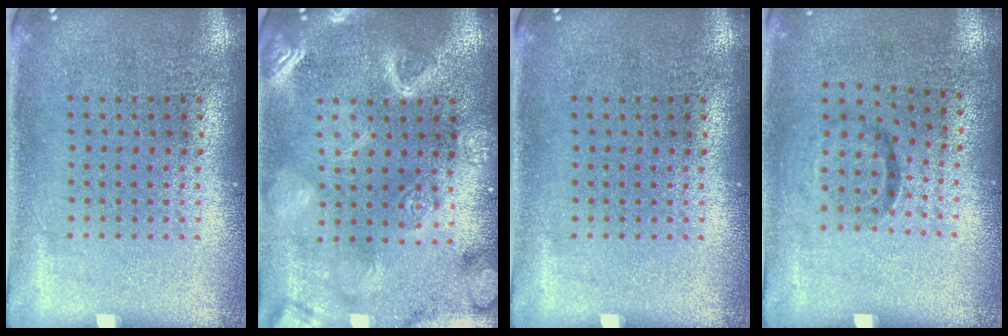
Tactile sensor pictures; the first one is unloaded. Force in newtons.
{"total": 3.1, "press": 3.1, "slide": 0.2}
{"total": 0.0}
{"total": 1.0, "press": 0.6, "slide": 0.8}